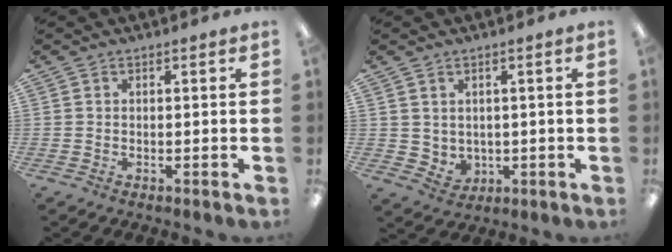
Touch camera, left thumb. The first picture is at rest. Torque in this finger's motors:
{"motor_torque": [0.00, 0.03, -0.13, -0.12, 0.01]}